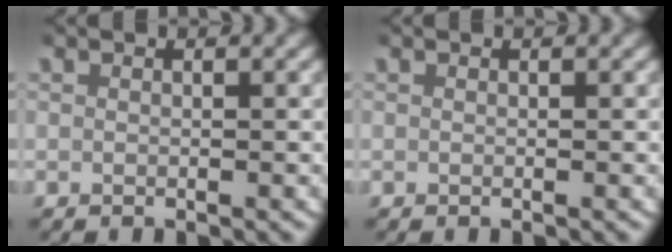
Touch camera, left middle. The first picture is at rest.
{"total": 0.0}